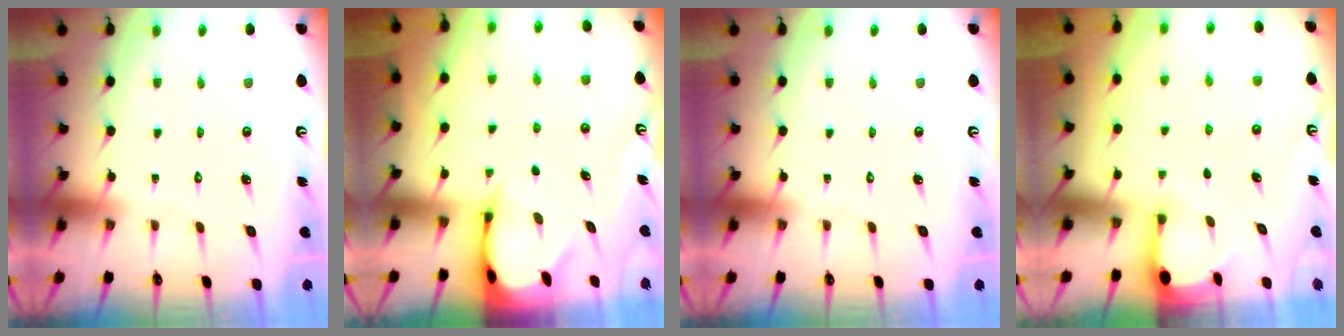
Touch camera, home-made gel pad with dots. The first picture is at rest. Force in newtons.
{"total": 3.1, "press": 3.1, "slide": 0.4}
{"total": 0.0}
{"total": 2.0, "press": 2.0, "slide": 0.4}